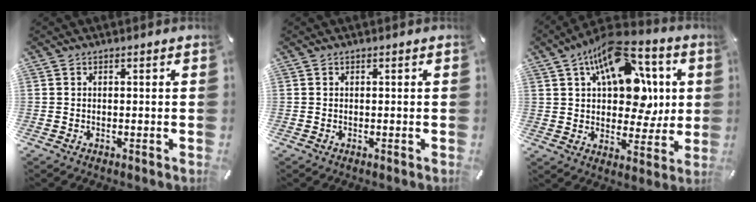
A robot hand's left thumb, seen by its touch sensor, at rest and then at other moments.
{"total": 0.0}
{"total": 18.1, "force": [7.4, 10.9, 12.4], "torque": [-0.199, -0.031, 0.132]}